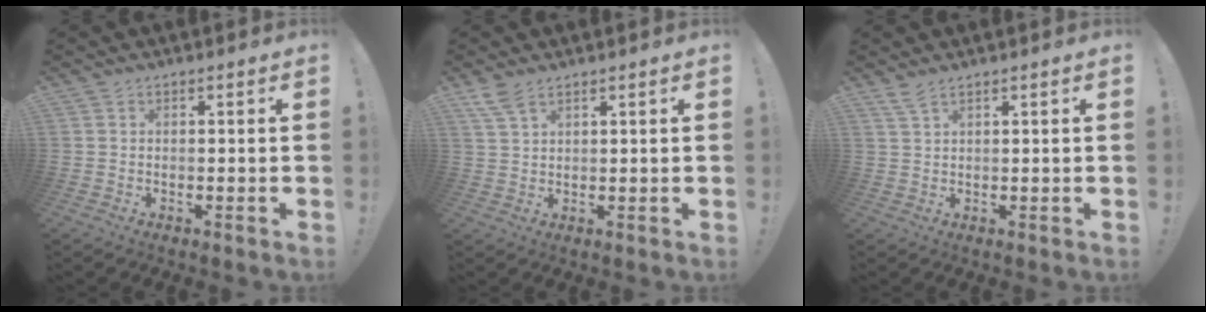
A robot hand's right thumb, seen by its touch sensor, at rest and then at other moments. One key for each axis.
{"total": 4.8, "fx": 3.5, "fy": 1.6, "fz": 2.8, "tx": -0.060, "ty": -0.012, "tz": 0.067}
{"total": 2.8, "fx": 2.0, "fy": 0.5, "fz": 1.9, "tx": -0.038, "ty": -0.003, "tz": 0.037}